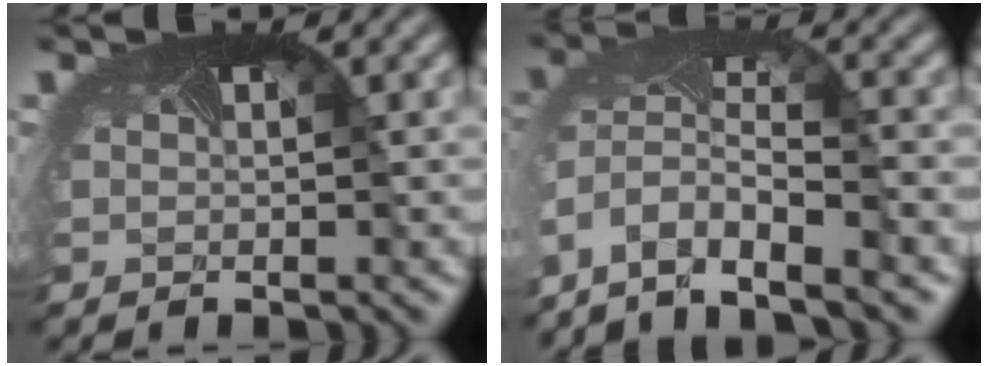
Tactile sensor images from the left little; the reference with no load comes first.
{"total": 8.3, "force": [-6.4, 3.2, 4.3], "torque": [-0.110, -0.026, -0.101]}